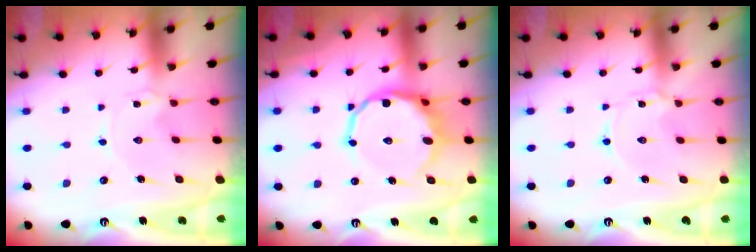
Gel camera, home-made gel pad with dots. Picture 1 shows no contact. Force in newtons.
{"total": 11.0, "press": 10.4, "slide": 3.8}
{"total": 0.9, "press": 0.9, "slide": 0.2}